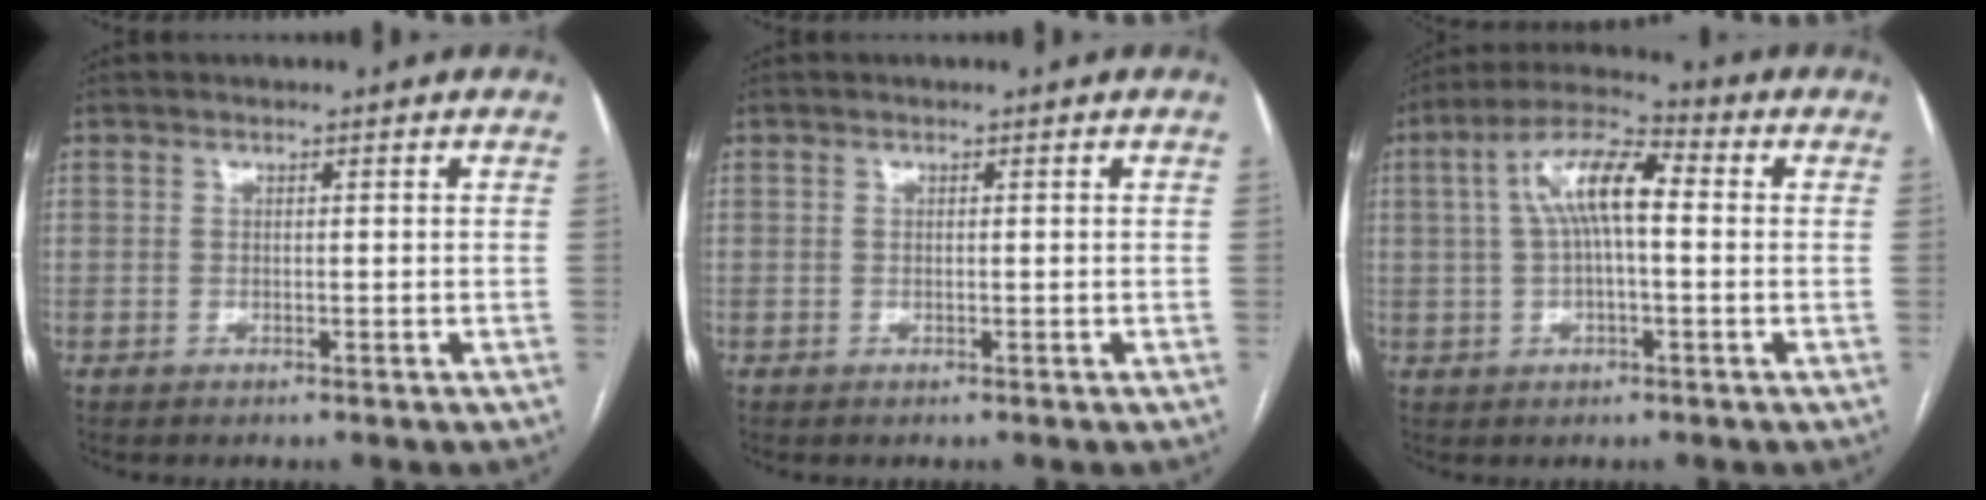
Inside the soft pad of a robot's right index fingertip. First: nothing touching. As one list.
[{"total": 0.0}, {"total": 9.5, "force": [1.2, 2.7, 9.1], "torque": [-0.176, 0.035, 0.016]}]